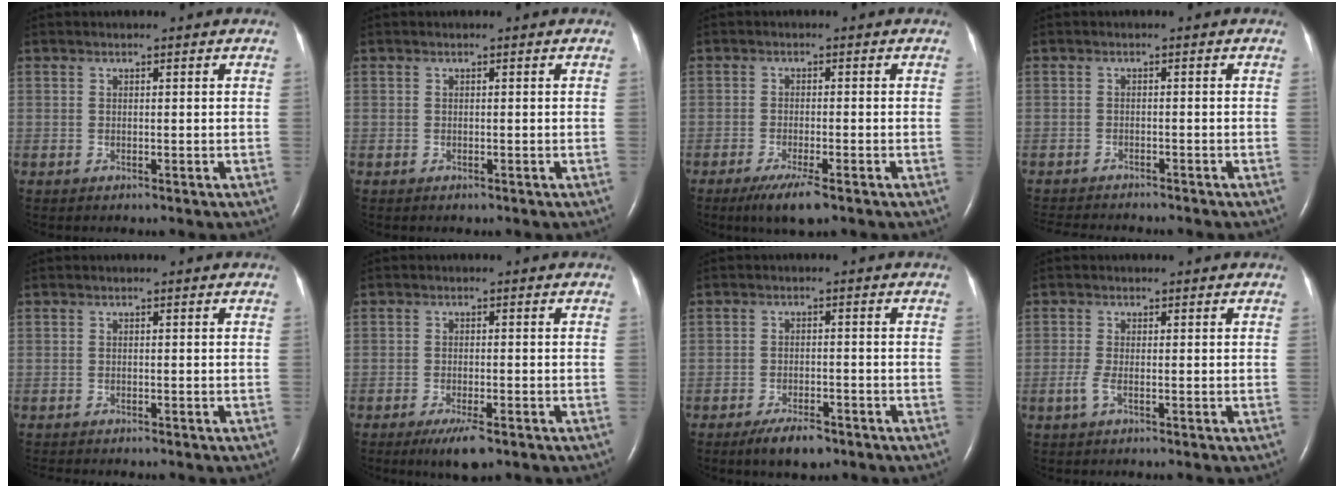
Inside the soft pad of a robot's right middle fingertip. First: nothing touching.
{"total": 0.0}
{"total": 4.9, "force": [-3.2, 0.6, 3.7], "torque": [-0.074, -0.014, -0.054]}
{"total": 8.5, "force": [-7.8, 1.2, 3.0], "torque": [-0.040, -0.011, -0.109]}
{"total": 3.0, "force": [-2.7, 0.5, 1.3], "torque": [-0.017, -0.006, -0.033]}
{"total": 4.5, "force": [-2.9, 0.9, 3.3], "torque": [-0.061, -0.009, -0.044]}
{"total": 4.8, "force": [-3.5, 1.6, 2.9], "torque": [-0.058, -0.003, -0.055]}
{"total": 1.5, "force": [-0.6, 0.2, 1.3], "torque": [-0.036, -0.004, -0.016]}